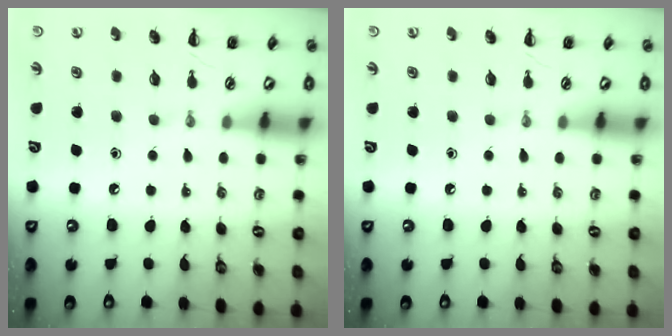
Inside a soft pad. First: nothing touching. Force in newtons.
{"total": 0.0}